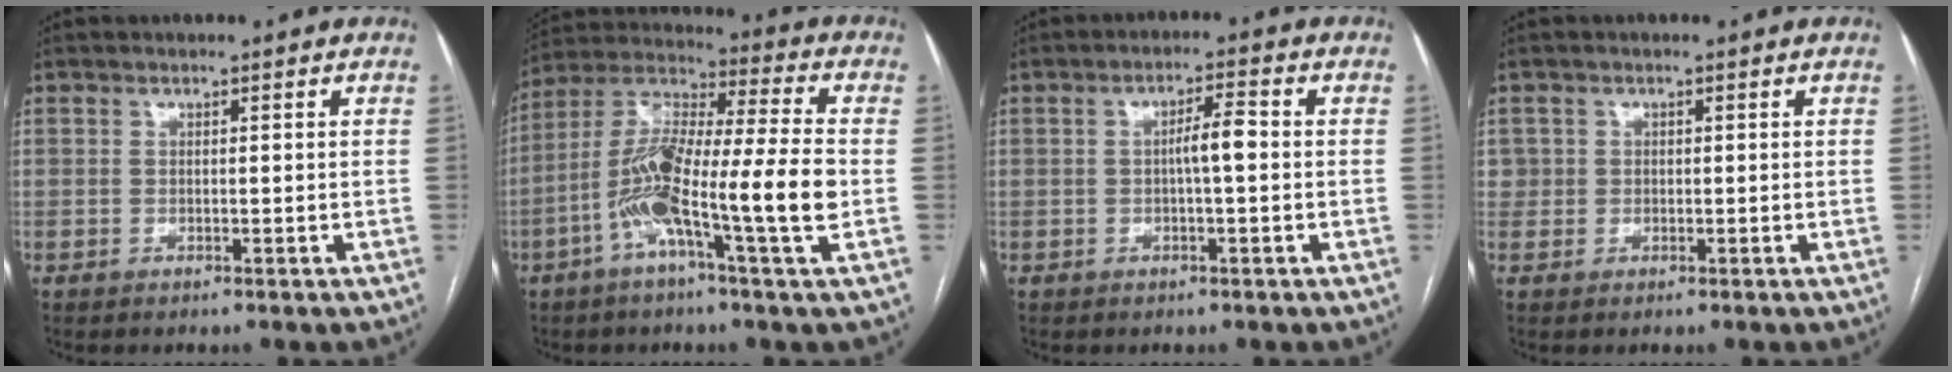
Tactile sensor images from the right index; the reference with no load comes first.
{"total": 16.5, "force": [-4.5, 0.4, 15.9], "torque": [-0.302, 0.007, -0.092]}
{"total": 3.8, "force": [-0.2, 0.5, 3.8], "torque": [-0.066, 0.010, -0.002]}
{"total": 1.7, "force": [0.2, 1.7, 0.1], "torque": [0.011, 0.008, 0.002]}